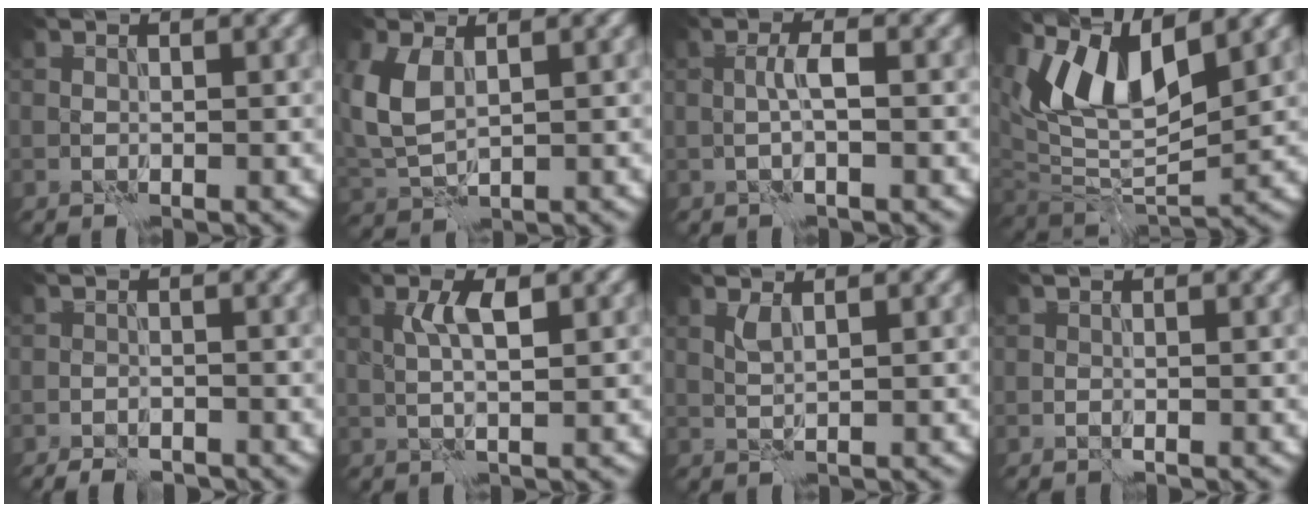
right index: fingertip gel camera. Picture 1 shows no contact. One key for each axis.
{"total": 4.2, "fx": 1.4, "fy": 2.4, "fz": 3.2, "tx": -0.085, "ty": 0.003, "tz": 0.031}
{"total": 1.5, "fx": 0.1, "fy": -0.1, "fz": 1.4, "tx": -0.028, "ty": 0.007, "tz": -0.001}
{"total": 8.3, "fx": 4.7, "fy": 3.4, "fz": 5.9, "tx": -0.110, "ty": -0.008, "tz": 0.085}
{"total": 2.5, "fx": -2.3, "fy": 0.8, "fz": 0.6, "tx": -0.004, "ty": 0.005, "tz": -0.032}
{"total": 2.4, "fx": 1.0, "fy": 0.2, "fz": 2.2, "tx": -0.043, "ty": 0.005, "tz": 0.019}
{"total": 1.1, "fx": 0.8, "fy": -0.1, "fz": 0.7, "tx": -0.020, "ty": 0.000, "tz": 0.019}
{"total": 0.0}